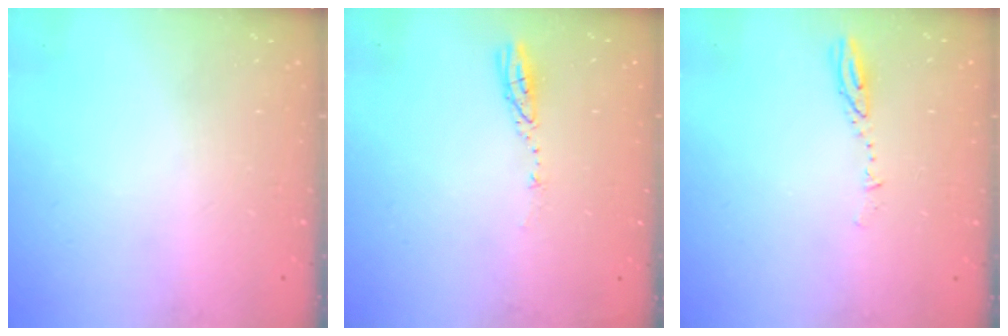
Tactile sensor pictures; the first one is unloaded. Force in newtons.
{"total": 3.5, "press": 3.5, "slide": 0.1}
{"total": 3.5, "press": 3.4, "slide": 0.3}